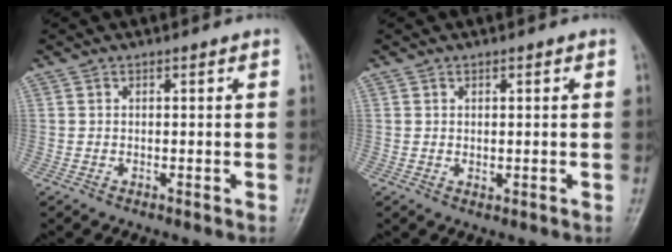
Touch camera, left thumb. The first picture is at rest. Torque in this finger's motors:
{"motor_torque": [-0.14, -0.05, -0.06, 0.18, 0.00]}